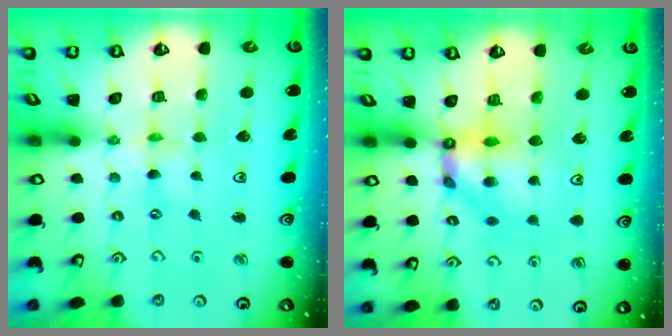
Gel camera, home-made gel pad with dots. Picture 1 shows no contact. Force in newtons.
{"total": 9.1, "press": 9.1, "slide": 0.8}